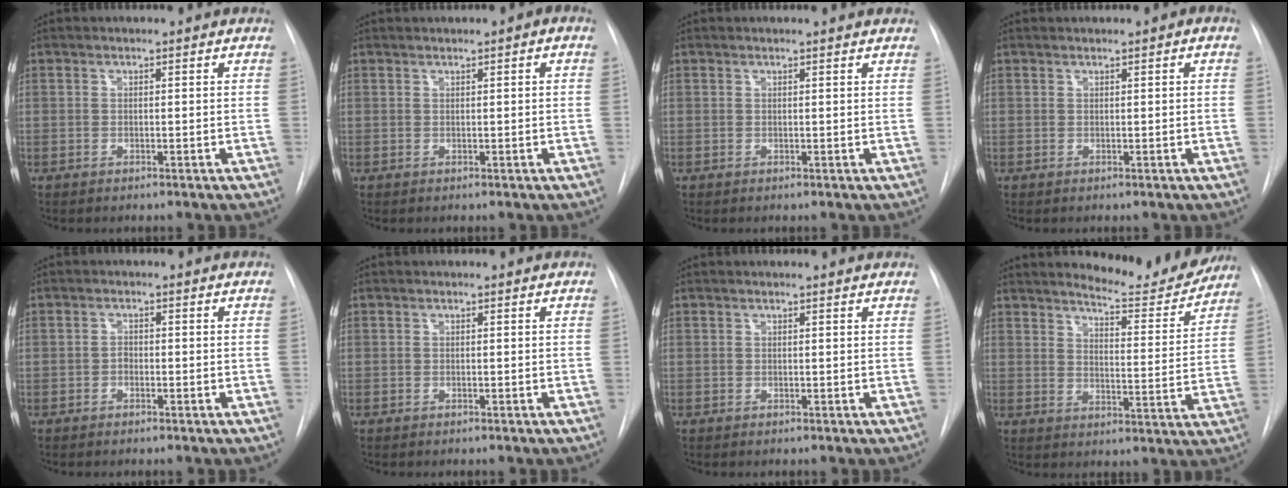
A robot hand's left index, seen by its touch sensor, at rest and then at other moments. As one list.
[{"total": 1.3, "force": [0.0, 0.2, 1.2], "torque": [-0.021, 0.008, -0.001]}, {"total": 1.6, "force": [1.4, 0.1, 0.6], "torque": [-0.012, 0.003, 0.007]}, {"total": 0.7, "force": [-0.2, 0.1, 0.6], "torque": [-0.009, 0.005, -0.005]}, {"total": 1.3, "force": [-1.1, 0.6, 0.4], "torque": [-0.003, -0.002, -0.021]}, {"total": 0.0}, {"total": 1.2, "force": [1.1, 0.0, 0.5], "torque": [-0.011, 0.003, 0.005]}, {"total": 11.7, "force": [11.3, 1.1, 2.7], "torque": [-0.033, -0.046, 0.141]}]